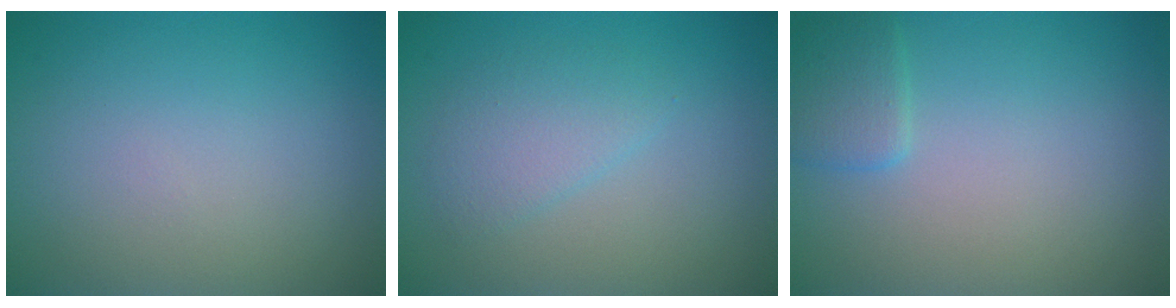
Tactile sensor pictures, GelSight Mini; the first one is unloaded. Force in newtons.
{"total": 2.3, "press": 2.3, "slide": 0.1}
{"total": 1.8, "press": 1.8, "slide": 0.1}